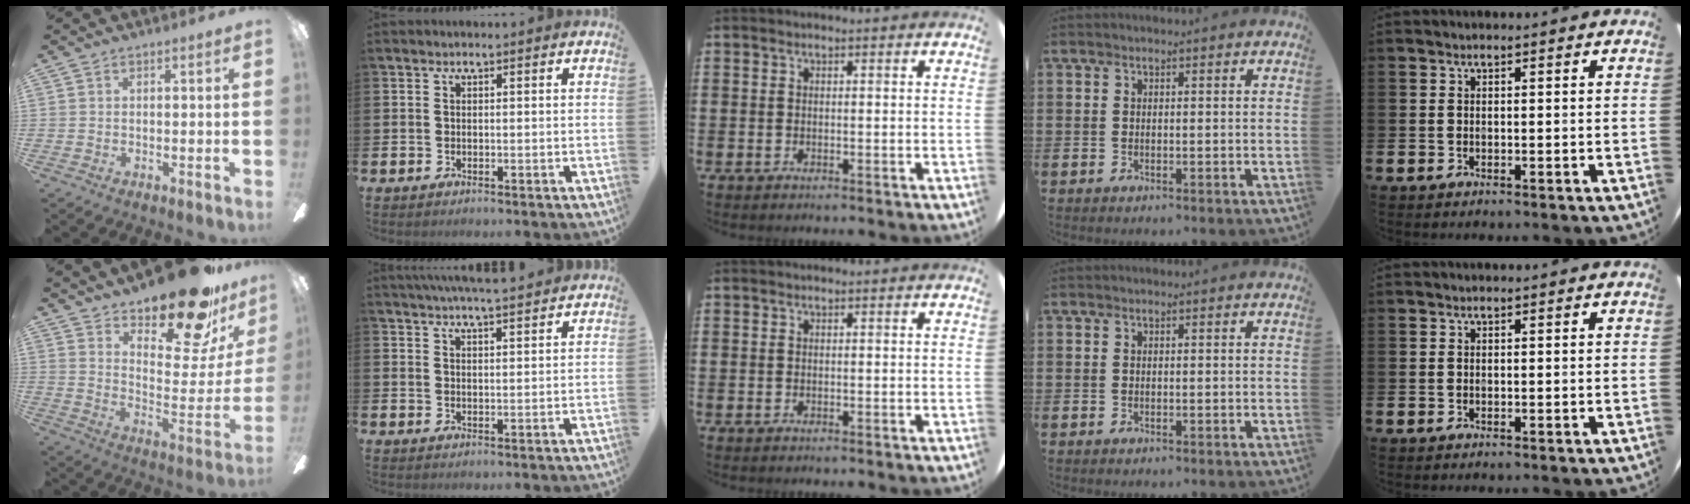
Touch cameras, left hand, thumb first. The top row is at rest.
{"thumb": {"total": 21.8, "force": [17.2, 6.9, 11.4], "torque": [-0.148, -0.120, 0.284]}, "index": {"total": 4.7, "force": [4.5, -0.2, 1.1], "torque": [-0.032, -0.015, 0.083]}}